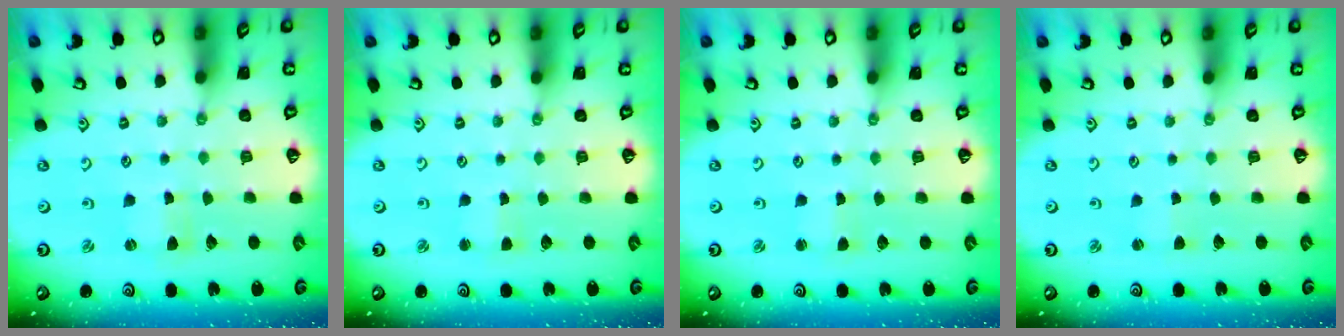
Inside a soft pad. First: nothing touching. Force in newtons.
{"total": 1.9, "press": 1.9, "slide": 0.3}
{"total": 2.0, "press": 2.0, "slide": 0.3}
{"total": 1.4, "press": 1.4, "slide": 0.3}